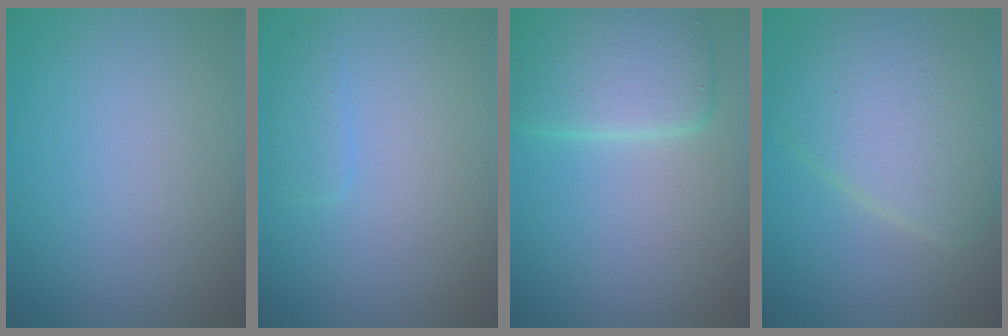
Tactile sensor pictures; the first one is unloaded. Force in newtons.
{"total": 1.3, "press": 1.3, "slide": 0.1}
{"total": 6.4, "press": 6.4, "slide": 0.3}
{"total": 7.7, "press": 7.7, "slide": 0.4}